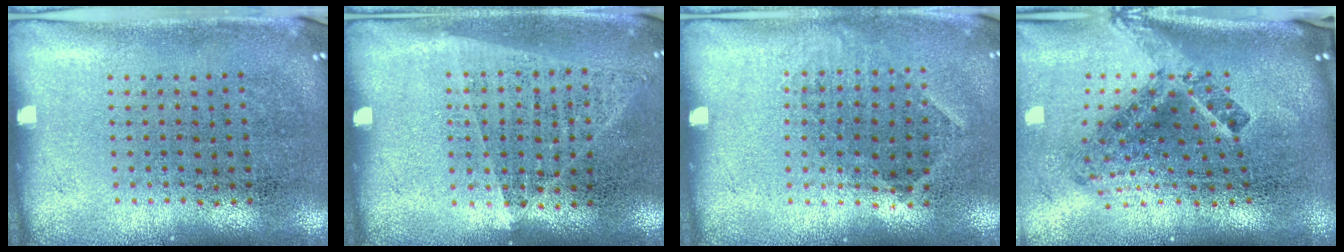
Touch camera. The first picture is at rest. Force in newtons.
{"total": 1.0, "press": 0.9, "slide": 0.4}
{"total": 0.9, "press": 0.8, "slide": 0.5}
{"total": 2.9, "press": 1.7, "slide": 2.3}